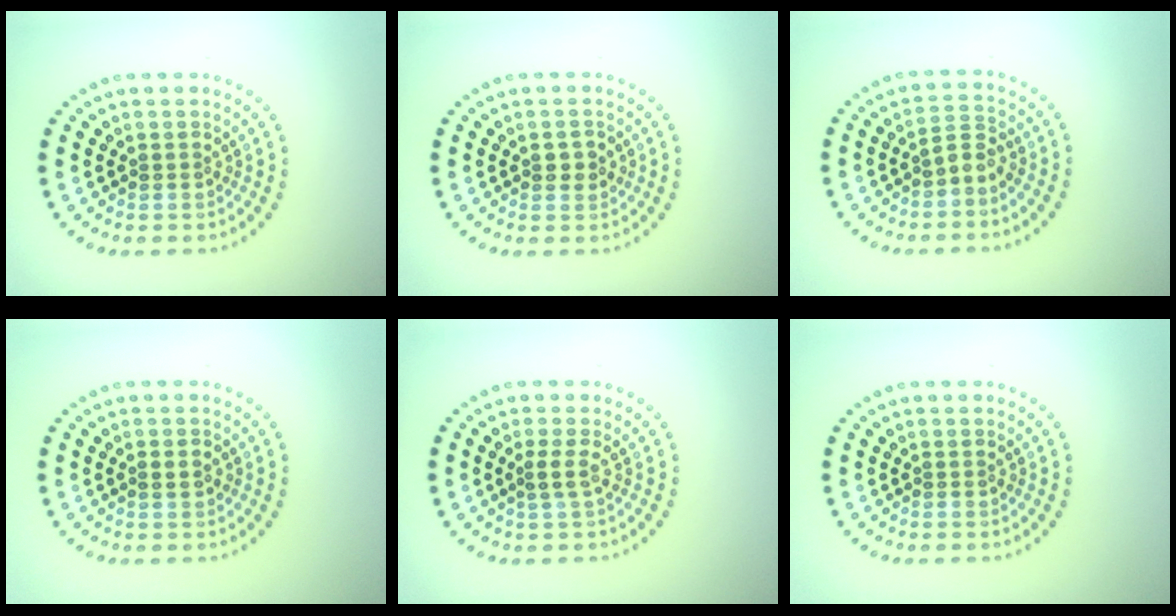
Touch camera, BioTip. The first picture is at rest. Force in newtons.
{"total": 1.3, "press": 1.3, "slide": 0.1}
{"total": 1.7, "press": 1.3, "slide": 1.1}
{"total": 0.9, "press": 0.9, "slide": 0.1}
{"total": 1.4, "press": 0.9, "slide": 1.0}
{"total": 0.0}